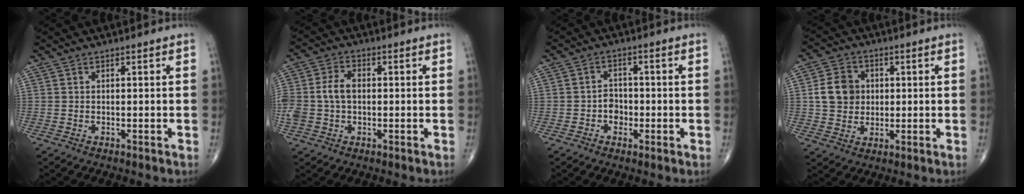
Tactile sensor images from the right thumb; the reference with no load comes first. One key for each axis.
{"total": 7.6, "fx": -0.2, "fy": 5.3, "fz": 5.5, "tx": -0.125, "ty": 0.024, "tz": -0.004}
{"total": 3.2, "fx": -1.0, "fy": 2.6, "fz": 1.4, "tx": -0.001, "ty": 0.009, "tz": -0.024}
{"total": 8.4, "fx": 0.9, "fy": 7.0, "fz": 4.5, "tx": -0.061, "ty": 0.004, "tz": 0.012}